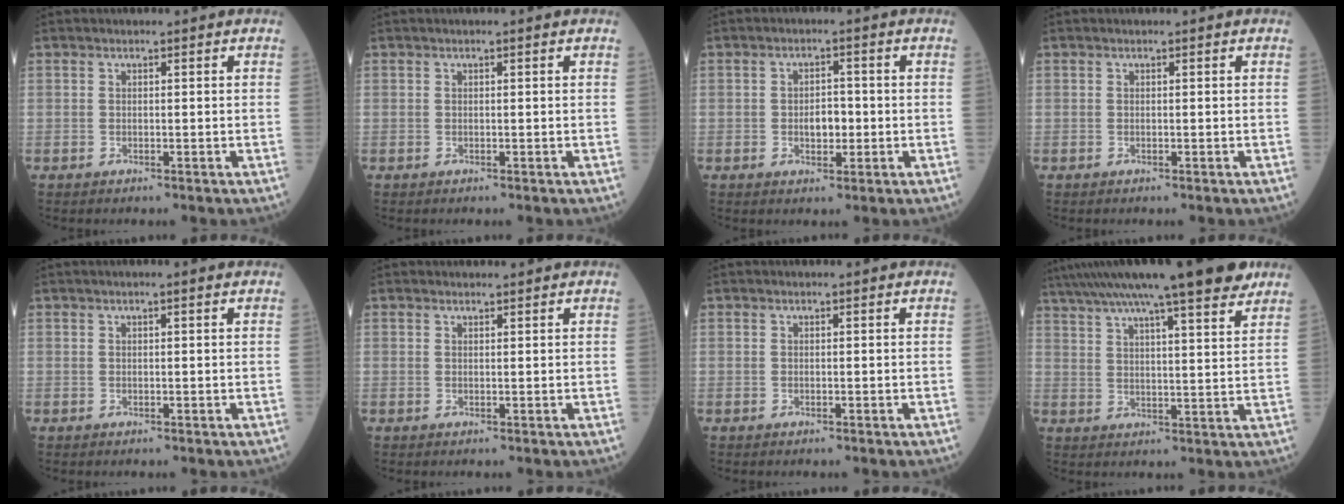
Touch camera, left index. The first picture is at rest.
{"total": 0.0}
{"total": 3.3, "force": [-0.7, 1.8, 2.7], "torque": [-0.043, 0.001, -0.010]}
{"total": 0.0}
{"total": 0.7, "force": [0.4, -0.2, 0.6], "torque": [-0.013, -0.001, 0.009]}
{"total": 0.6, "force": [0.6, 0.0, -0.1], "torque": [-0.007, -0.004, 0.011]}
{"total": 0.0}
{"total": 20.5, "force": [16.5, 1.4, 12.1], "torque": [-0.207, 0.027, 0.234]}